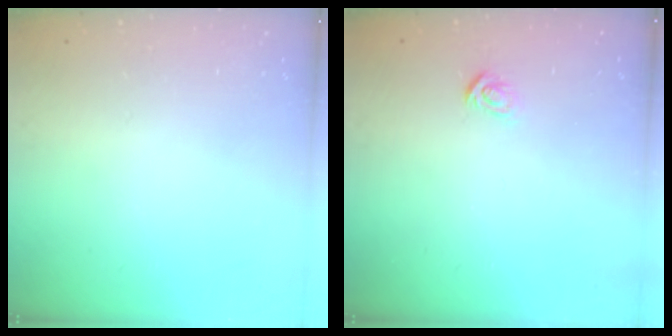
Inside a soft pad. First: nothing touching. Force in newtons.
{"total": 2.6, "press": 2.6, "slide": 0.3}